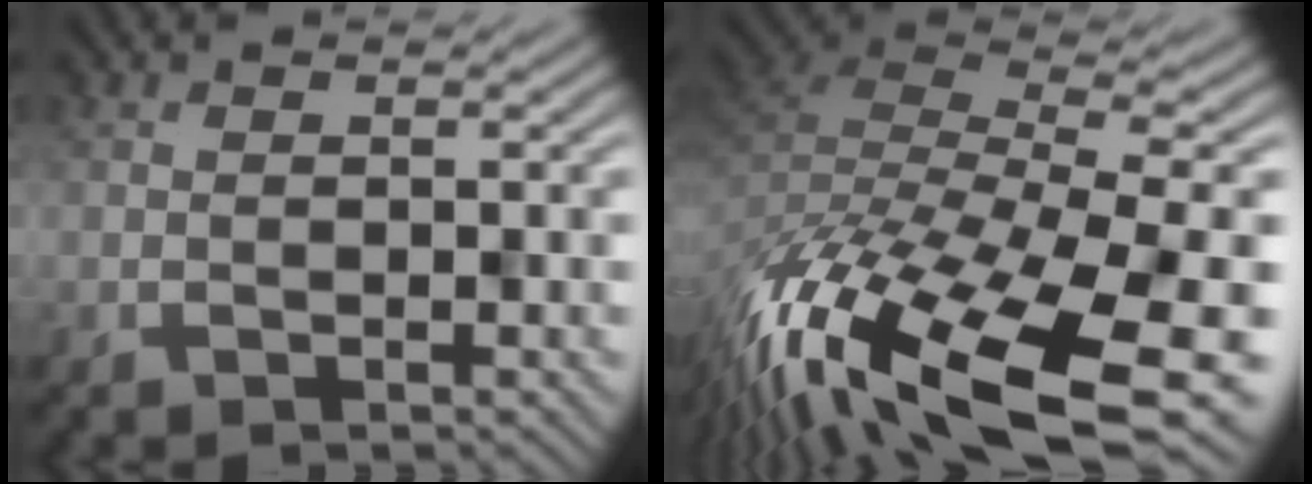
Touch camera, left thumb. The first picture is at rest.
{"total": 15.2, "force": [-9.0, 6.6, 10.3], "torque": [-0.232, -0.048, -0.128]}